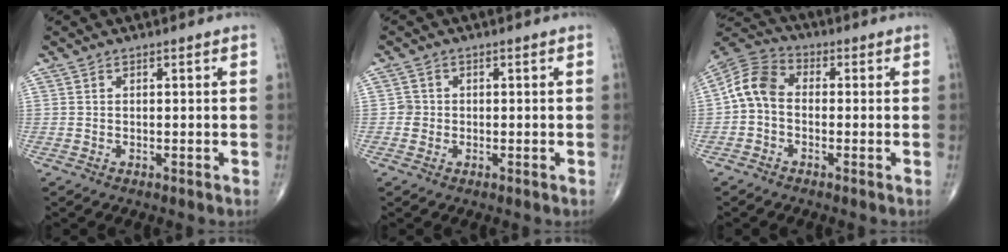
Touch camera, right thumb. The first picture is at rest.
{"total": 1.7, "force": [-0.3, 1.7, 0.2], "torque": [0.009, 0.007, -0.008]}
{"total": 7.7, "force": [-0.8, 5.6, 5.2], "torque": [-0.090, 0.024, -0.035]}